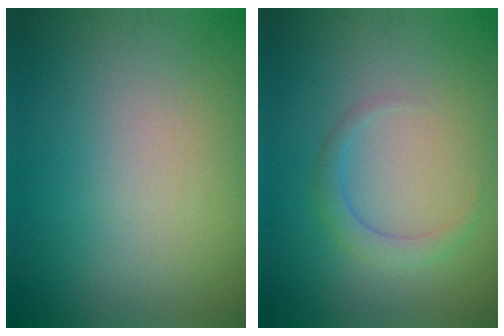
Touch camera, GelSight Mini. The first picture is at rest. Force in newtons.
{"total": 1.7, "press": 1.7, "slide": 0.1}